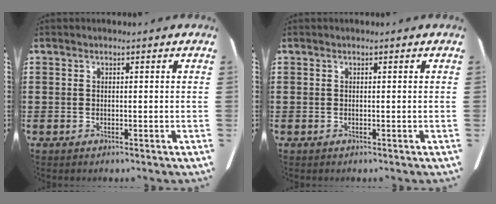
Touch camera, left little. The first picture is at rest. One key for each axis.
{"total": 0.0}